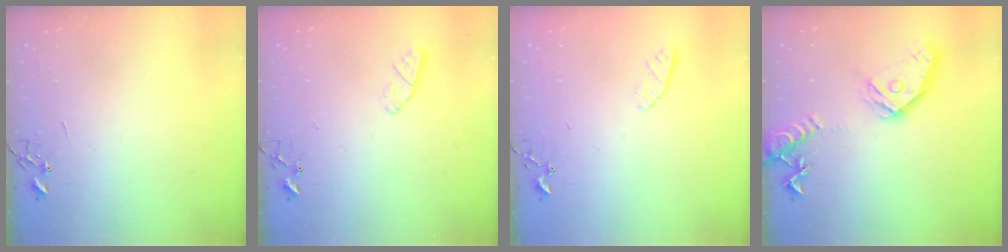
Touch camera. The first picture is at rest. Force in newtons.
{"total": 6.2, "press": 6.2, "slide": 0.3}
{"total": 5.0, "press": 4.9, "slide": 0.9}
{"total": 17.1, "press": 16.9, "slide": 2.2}